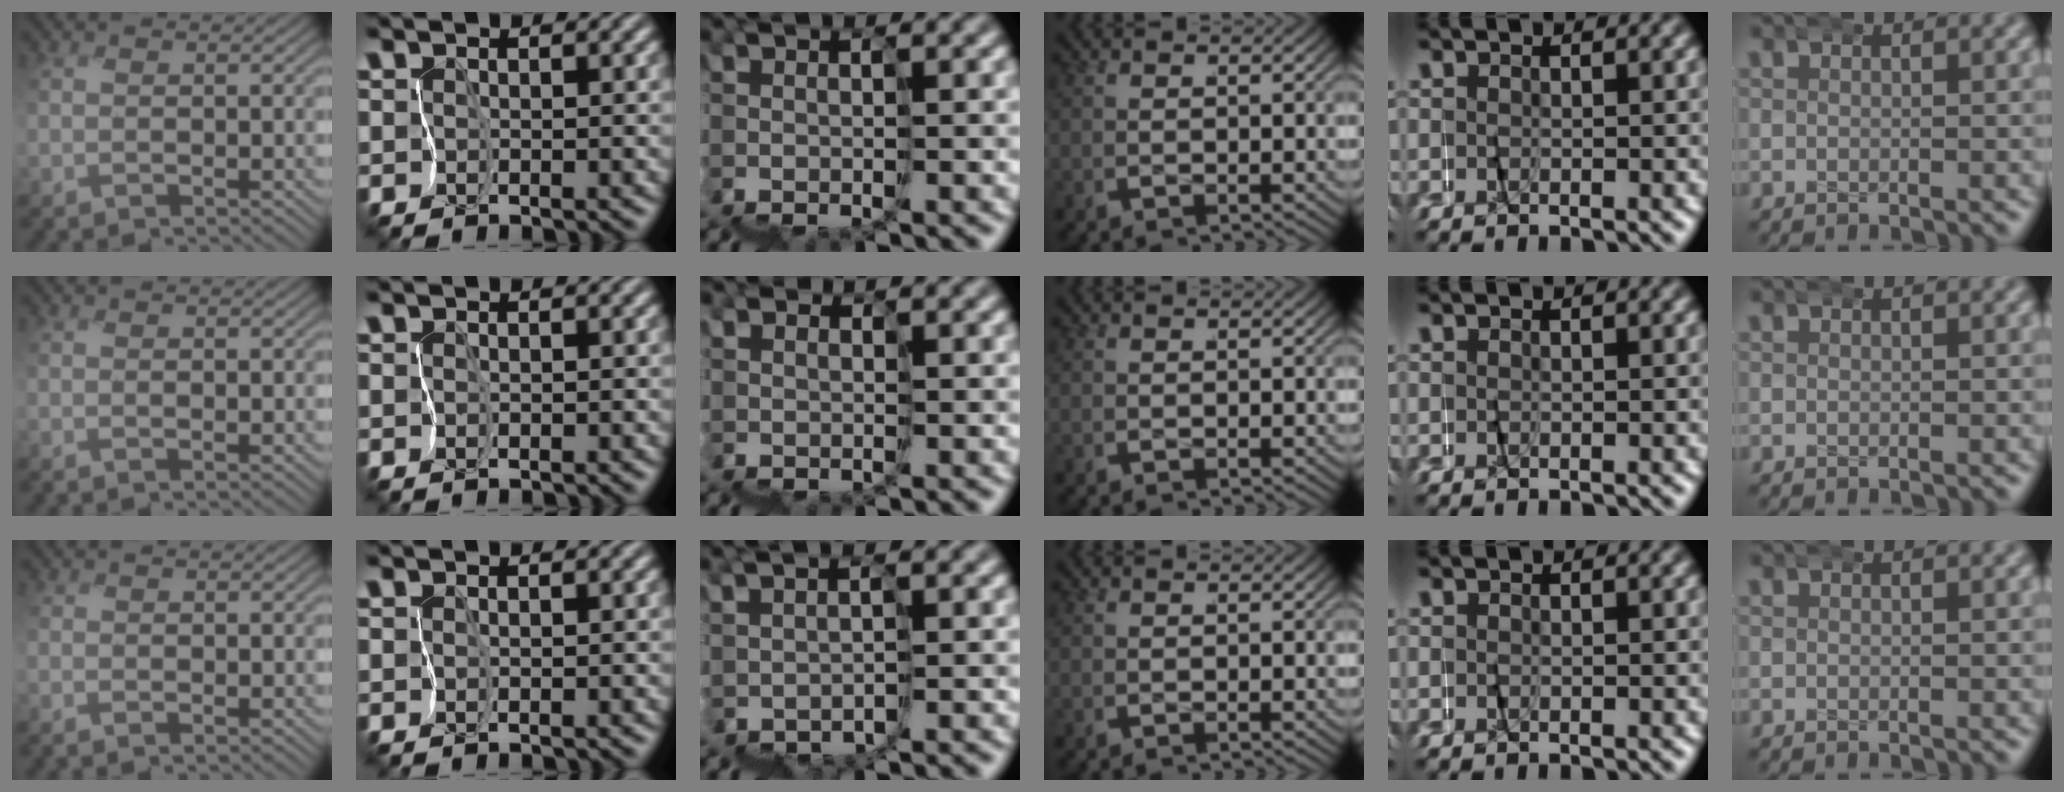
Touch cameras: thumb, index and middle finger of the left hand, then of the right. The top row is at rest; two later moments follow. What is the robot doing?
{"motion": "wrap", "object": "netting"}